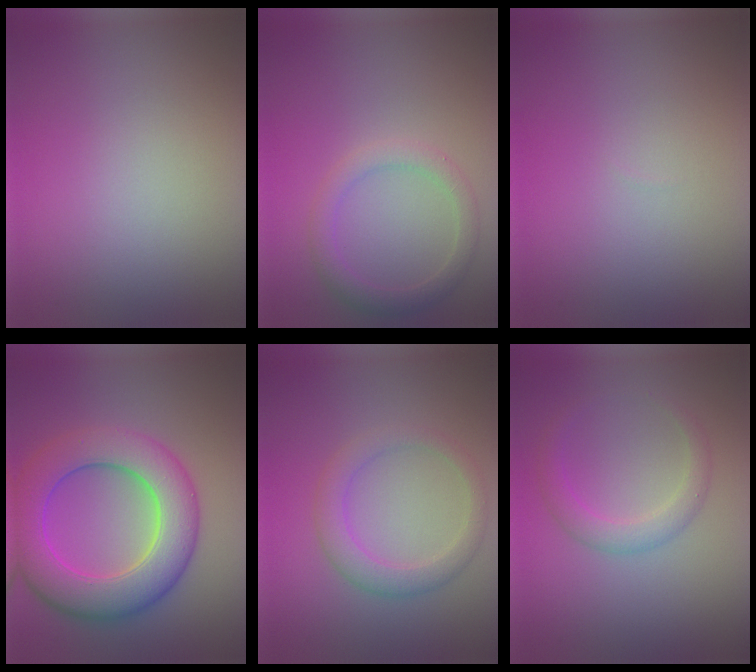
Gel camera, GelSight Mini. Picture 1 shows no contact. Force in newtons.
{"total": 2.3, "press": 2.3, "slide": 0.1}
{"total": 0.0}
{"total": 8.9, "press": 8.9, "slide": 0.3}
{"total": 2.9, "press": 2.9, "slide": 0.1}
{"total": 2.3, "press": 2.3, "slide": 0.1}